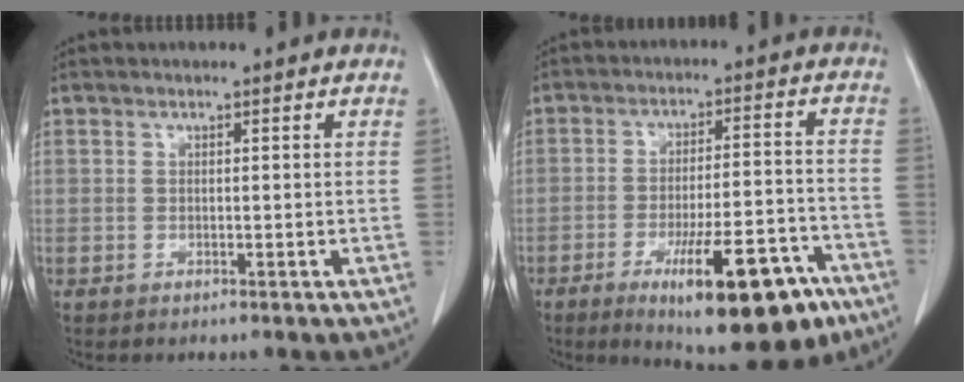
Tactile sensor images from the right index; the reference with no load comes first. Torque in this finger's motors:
{"motor_torque": [1.39, -0.75, 0.66, 0.16]}